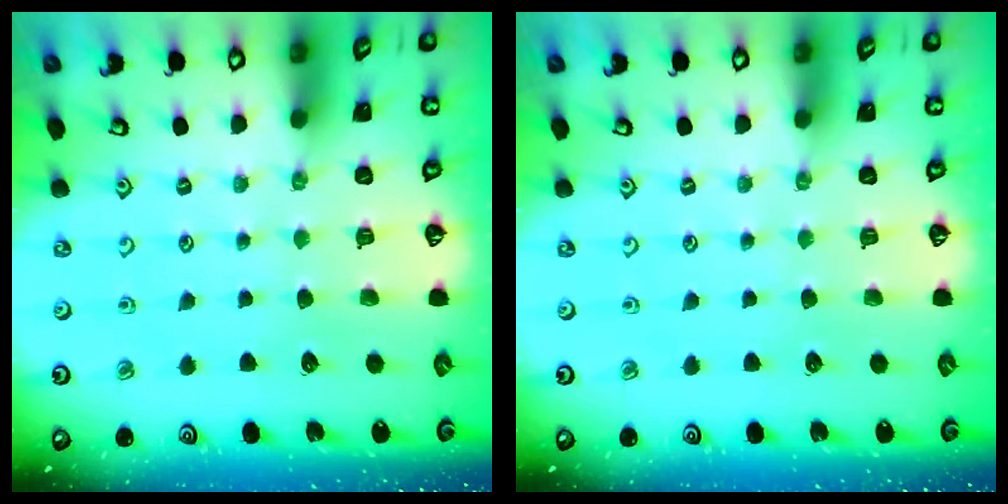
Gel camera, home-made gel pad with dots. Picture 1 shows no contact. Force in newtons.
{"total": 0.0}